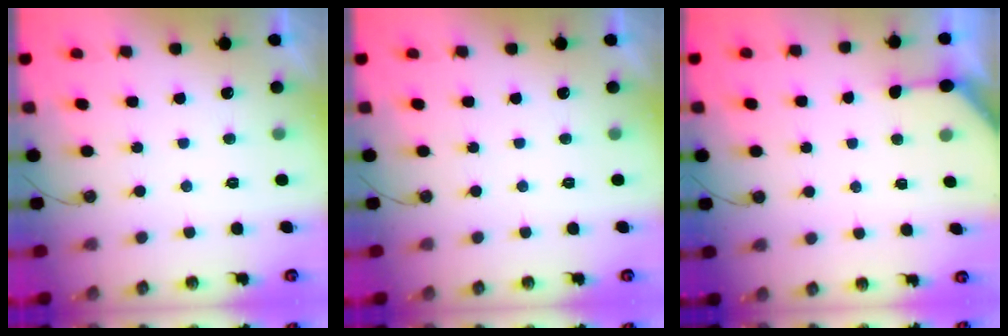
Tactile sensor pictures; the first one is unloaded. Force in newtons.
{"total": 0.0}
{"total": 3.3, "press": 3.3, "slide": 0.3}